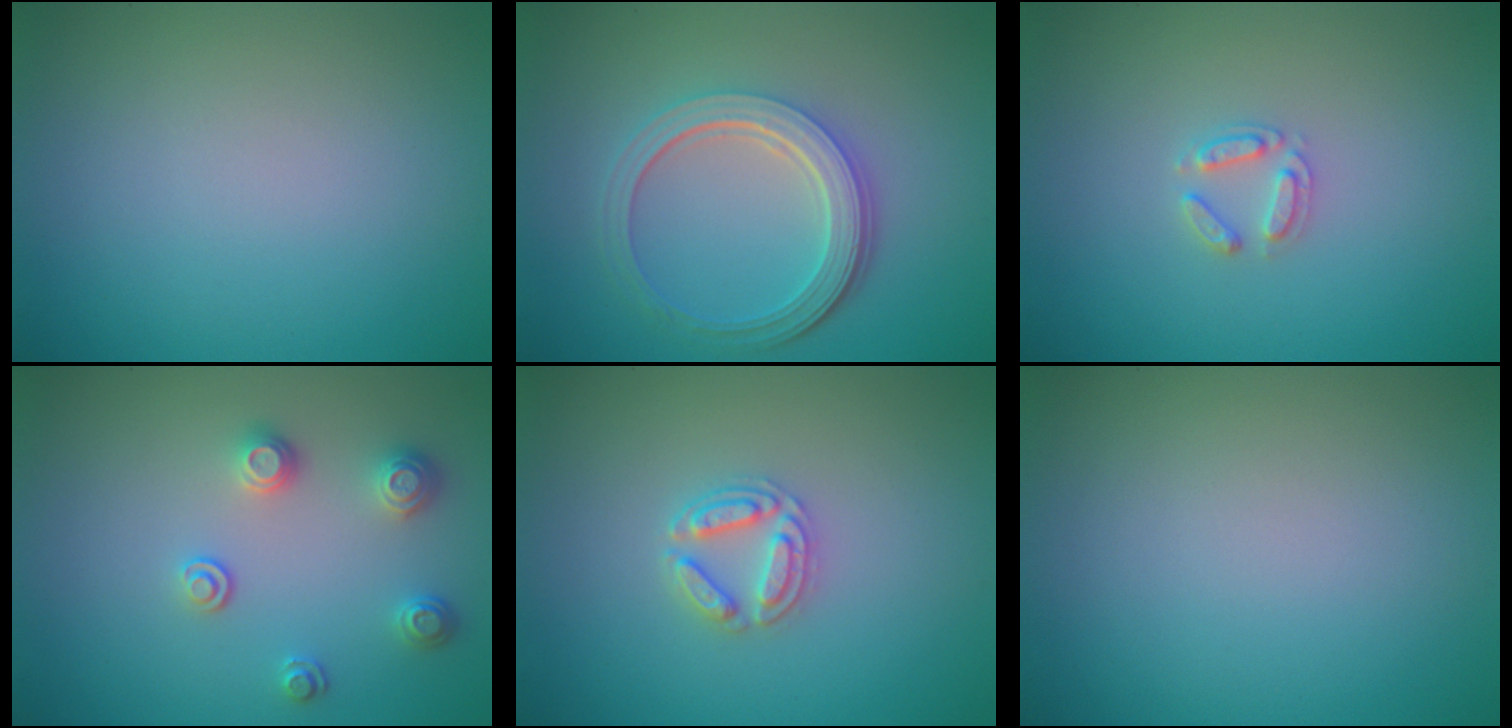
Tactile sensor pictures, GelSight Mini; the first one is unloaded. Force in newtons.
{"total": 5.2, "press": 3.9, "slide": 3.4}
{"total": 1.7, "press": 1.7, "slide": 0.2}
{"total": 2.3, "press": 2.3, "slide": 0.6}
{"total": 2.8, "press": 2.7, "slide": 0.5}
{"total": 0.0}